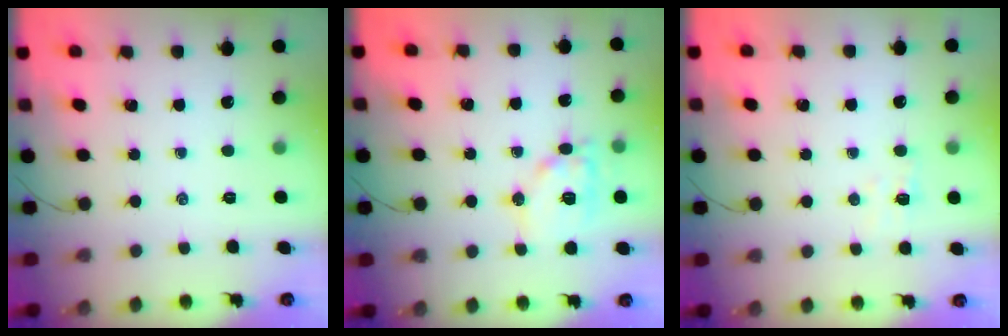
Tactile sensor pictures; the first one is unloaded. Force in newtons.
{"total": 10.9, "press": 10.8, "slide": 1.0}
{"total": 3.9, "press": 3.8, "slide": 0.9}